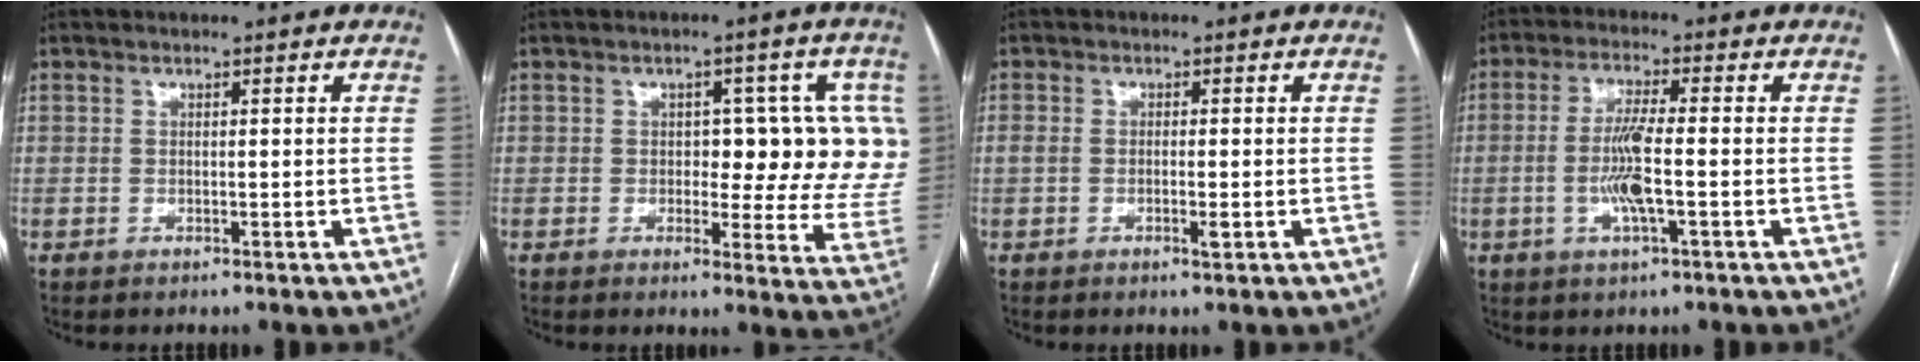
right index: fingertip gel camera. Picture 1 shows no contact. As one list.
[{"total": 11.8, "force": [1.5, 5.9, 10.2], "torque": [-0.099, 0.009, 0.017]}, {"total": 2.4, "force": [-0.6, 0.9, 2.2], "torque": [-0.045, 0.001, -0.007]}, {"total": 6.7, "force": [-1.3, 0.3, 6.5], "torque": [-0.133, -0.004, -0.027]}]